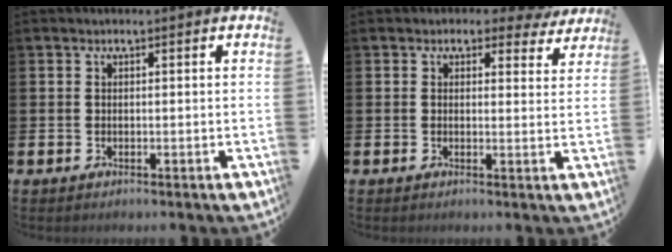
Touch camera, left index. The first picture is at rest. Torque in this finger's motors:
{"motor_torque": [0.83, -1.31, 0.37, 0.21]}